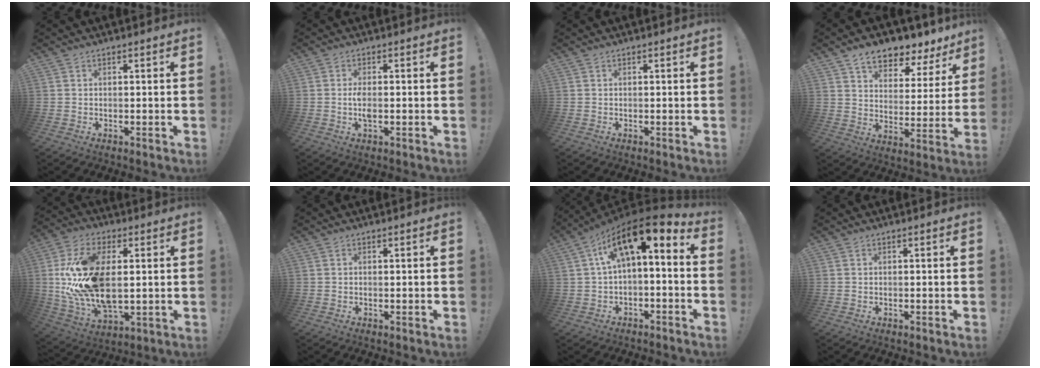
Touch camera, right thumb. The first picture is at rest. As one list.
[{"total": 3.3, "force": [-0.4, 1.1, 3.1], "torque": [-0.056, -0.003, -0.011]}, {"total": 0.0}, {"total": 9.2, "force": [7.4, 3.8, 3.9], "torque": [-0.060, -0.064, 0.132]}, {"total": 22.2, "force": [2.2, 13.0, 17.8], "torque": [-0.339, -0.003, 0.046]}, {"total": 0.0}, {"total": 11.9, "force": [4.5, 3.9, 10.3], "torque": [-0.173, -0.026, 0.077]}, {"total": 0.0}]